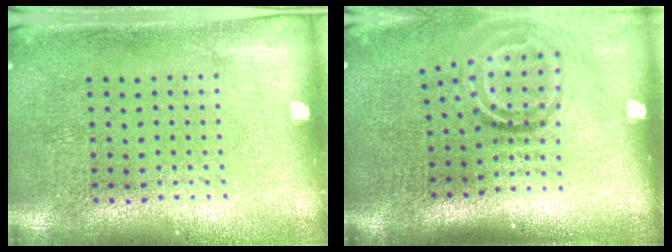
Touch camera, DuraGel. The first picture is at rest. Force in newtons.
{"total": 1.9, "press": 1.2, "slide": 1.5}